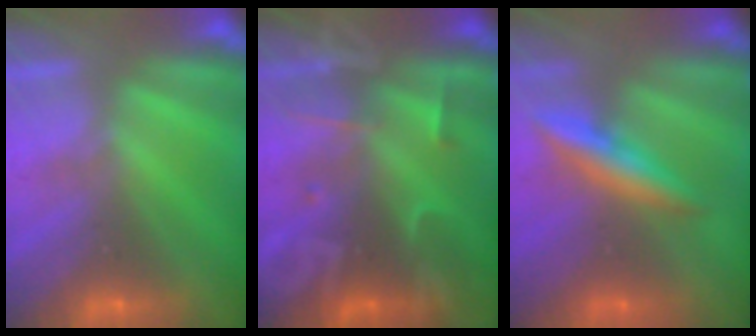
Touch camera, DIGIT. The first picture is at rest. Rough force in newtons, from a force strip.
{"total": 2.4}
{"total": 2.6}